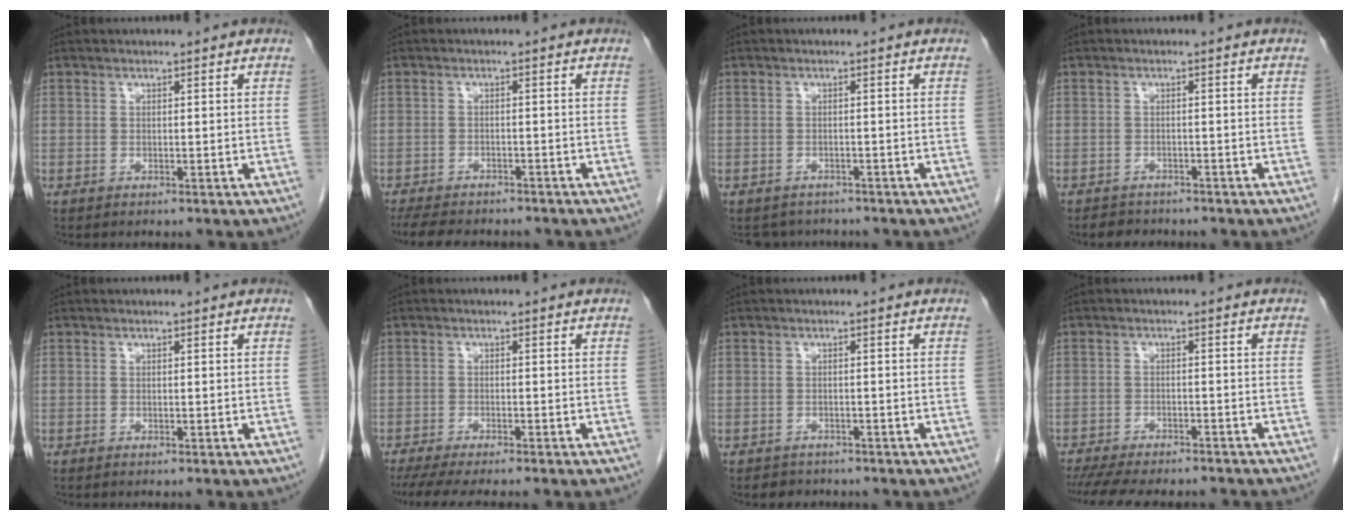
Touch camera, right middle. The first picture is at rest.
{"total": 11.1, "force": [-9.5, 3.5, 4.5], "torque": [-0.088, -0.007, -0.129]}
{"total": 3.8, "force": [-3.5, 1.7, -0.1], "torque": [0.004, 0.002, -0.047]}
{"total": 3.0, "force": [-2.7, 1.4, 0.2], "torque": [-0.011, 0.000, -0.038]}
{"total": 0.0}
{"total": 8.4, "force": [-7.0, 0.9, 4.6], "torque": [-0.059, -0.013, -0.106]}
{"total": 2.2, "force": [-1.8, 1.2, -0.1], "torque": [-0.008, 0.003, -0.028]}
{"total": 13.9, "force": [-12.2, 3.3, 5.7], "torque": [-0.114, -0.012, -0.165]}